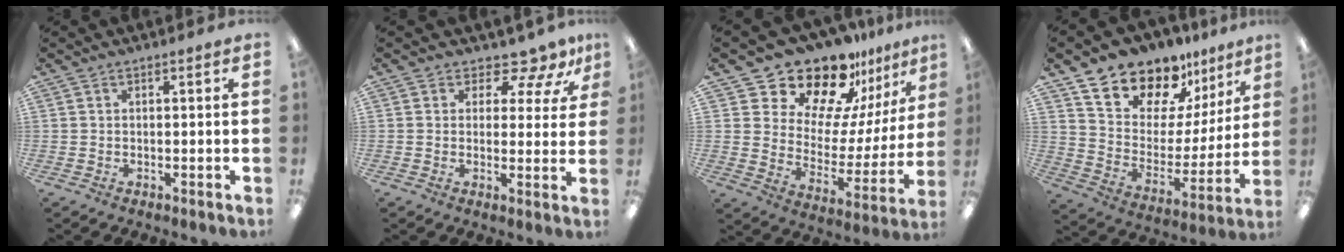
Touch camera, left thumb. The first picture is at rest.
{"total": 7.0, "force": [5.4, 3.1, 3.1], "torque": [-0.044, -0.039, 0.096]}
{"total": 19.5, "force": [16.9, 8.0, 5.7], "torque": [-0.105, -0.138, 0.297]}
{"total": 14.7, "force": [12.7, 6.8, 2.6], "torque": [-0.073, -0.109, 0.237]}